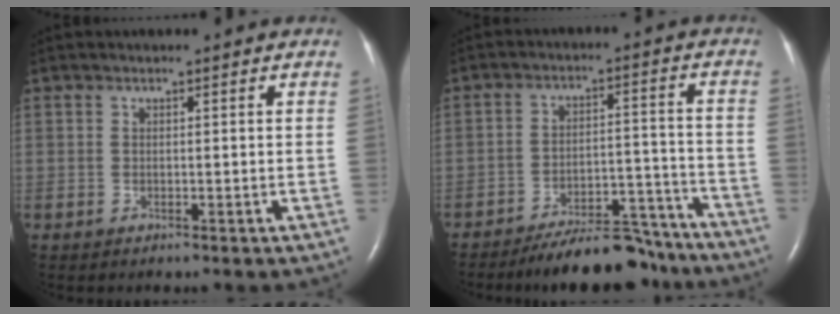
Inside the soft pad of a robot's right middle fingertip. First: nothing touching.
{"total": 12.0, "force": [-10.9, 2.9, 4.0], "torque": [-0.046, 0.028, -0.167]}